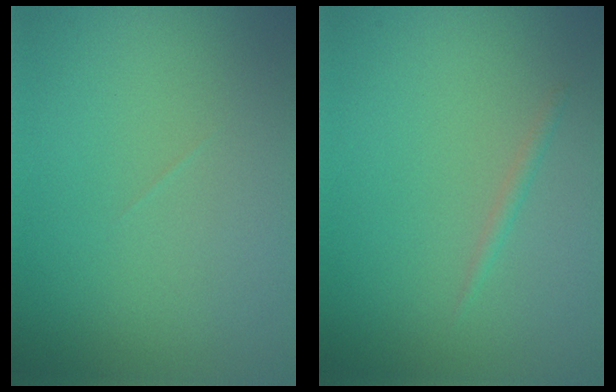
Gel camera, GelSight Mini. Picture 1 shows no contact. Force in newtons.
{"total": 0.7, "press": 0.7, "slide": 0.1}